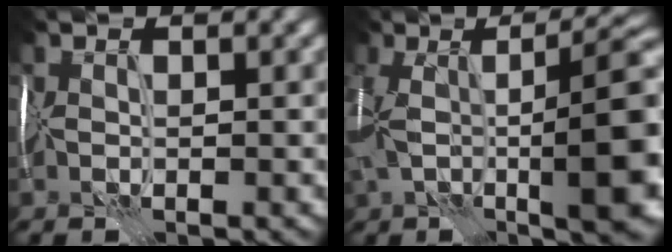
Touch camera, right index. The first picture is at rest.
{"total": 11.9, "force": [0.2, 3.8, 11.2], "torque": [-0.188, 0.001, 0.008]}